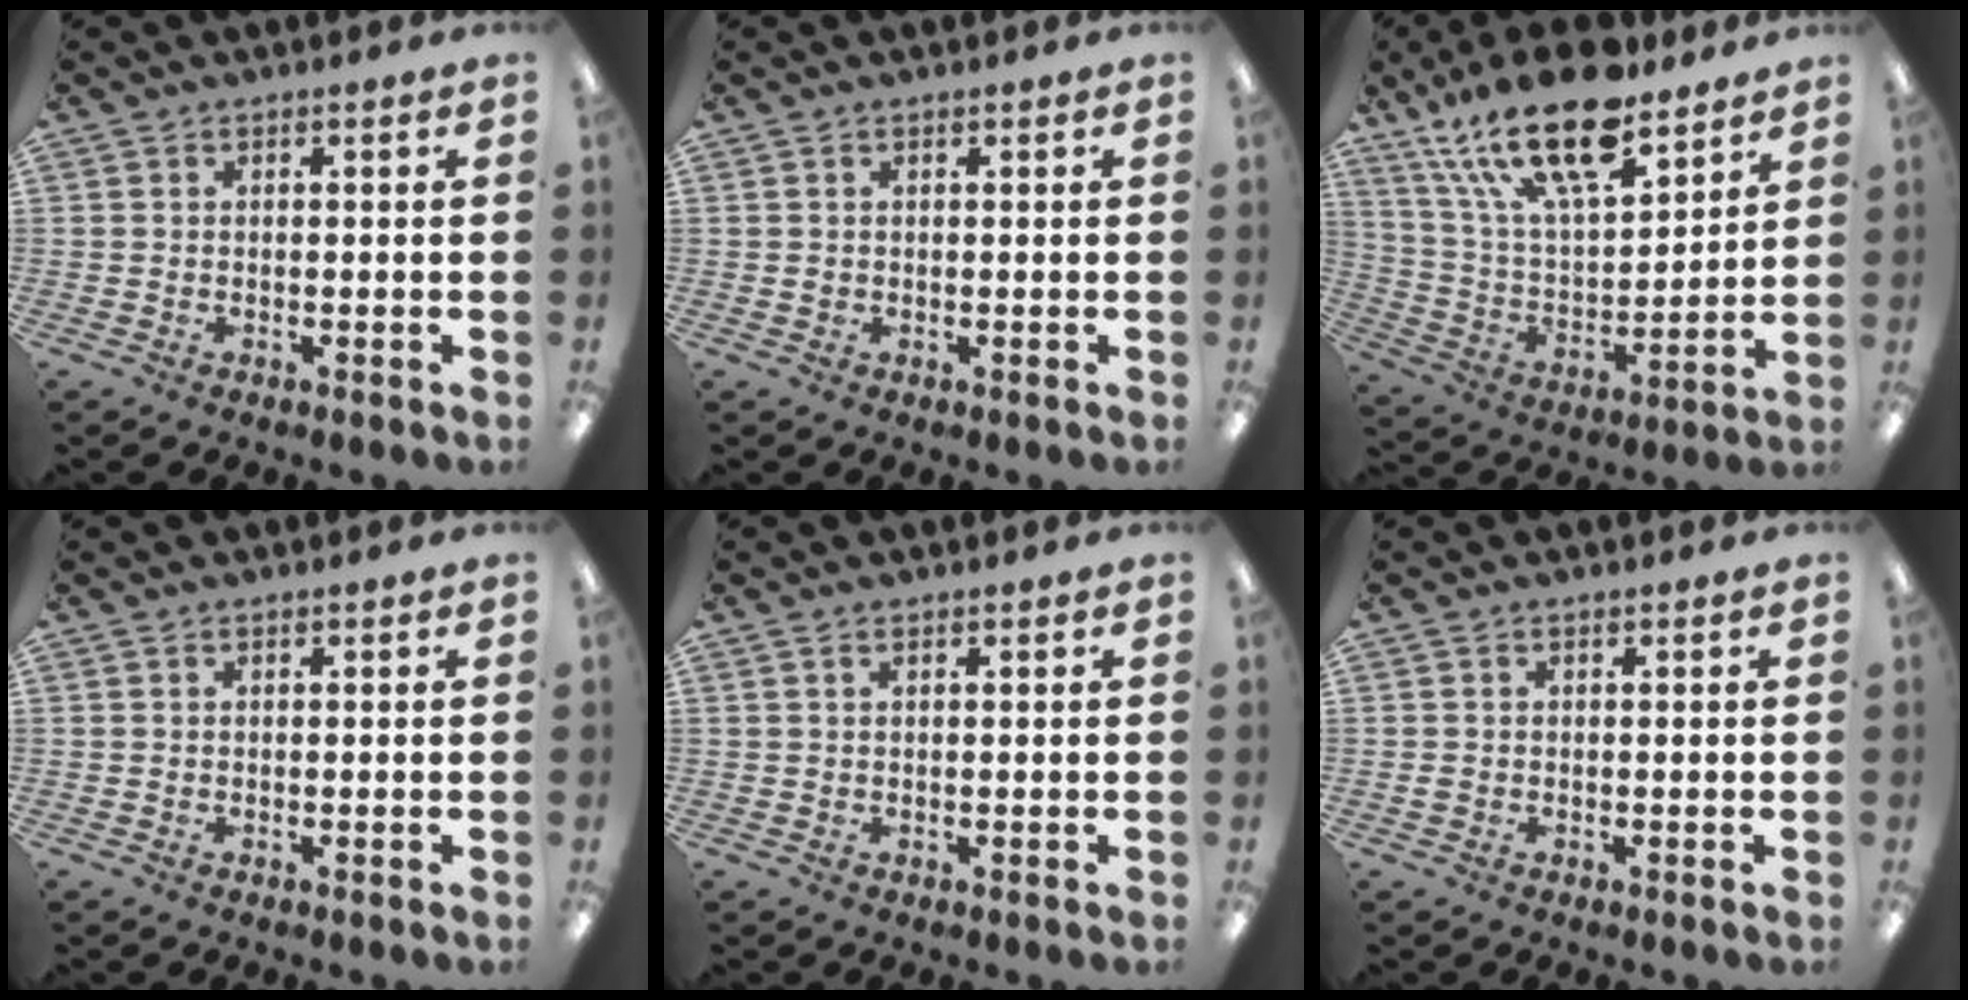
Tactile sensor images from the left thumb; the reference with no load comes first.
{"total": 0.7, "force": [0.2, 0.6, 0.3], "torque": [-0.006, 0.005, 0.002]}
{"total": 22.0, "force": [15.1, 8.3, 13.6], "torque": [-0.265, -0.081, 0.259]}
{"total": 0.0}
{"total": 0.9, "force": [0.6, 0.4, 0.6], "torque": [-0.013, 0.002, 0.011]}
{"total": 0.8, "force": [0.1, 0.7, 0.5], "torque": [-0.010, 0.004, 0.001]}